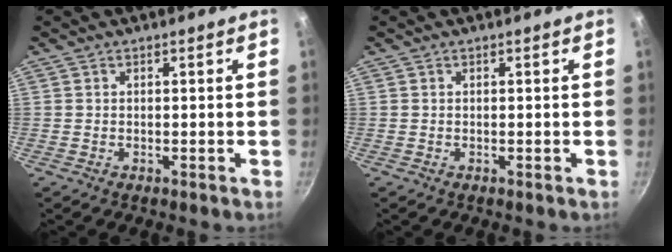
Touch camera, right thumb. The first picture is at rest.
{"total": 0.0}